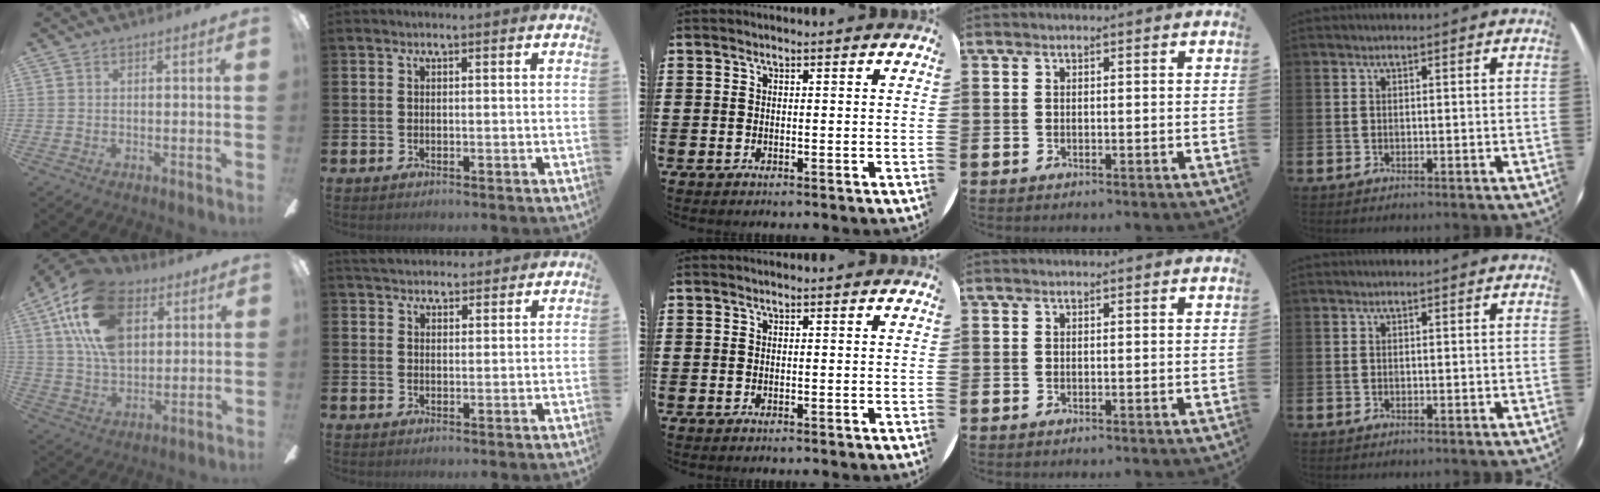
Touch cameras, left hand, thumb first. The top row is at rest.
{"thumb": {"total": 20.6, "force": [8.7, 12.6, 13.8], "torque": [-0.283, -0.009, 0.153]}, "index": {"total": 4.1, "force": [3.9, 1.0, 0.2], "torque": [-0.008, -0.016, 0.073]}}